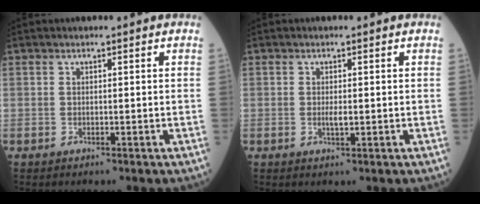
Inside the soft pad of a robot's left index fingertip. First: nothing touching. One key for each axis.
{"total": 1.4, "fx": 0.0, "fy": 0.4, "fz": 1.3, "tx": -0.027, "ty": -0.002, "tz": 0.000}